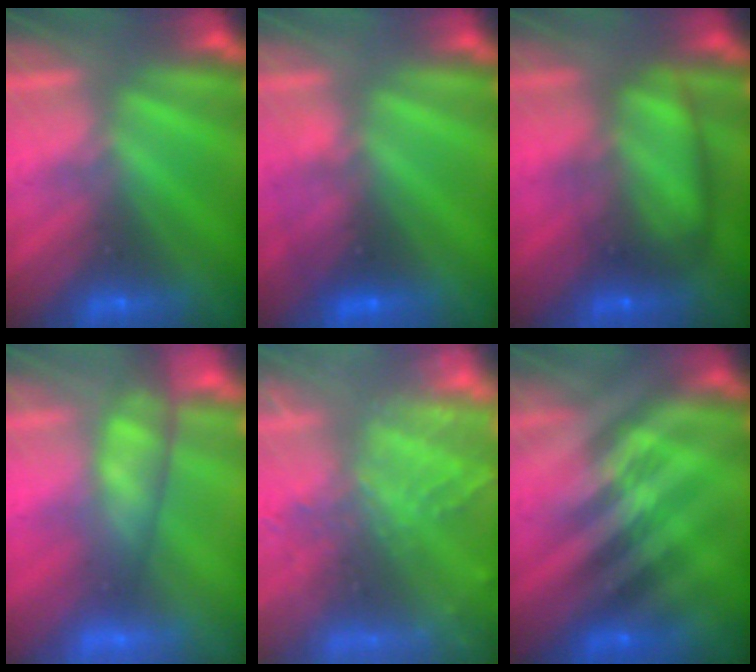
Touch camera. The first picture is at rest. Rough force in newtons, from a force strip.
{"total": 2.7}
{"total": 5.6}
{"total": 4.2}
{"total": 6.8}
{"total": 2.4}